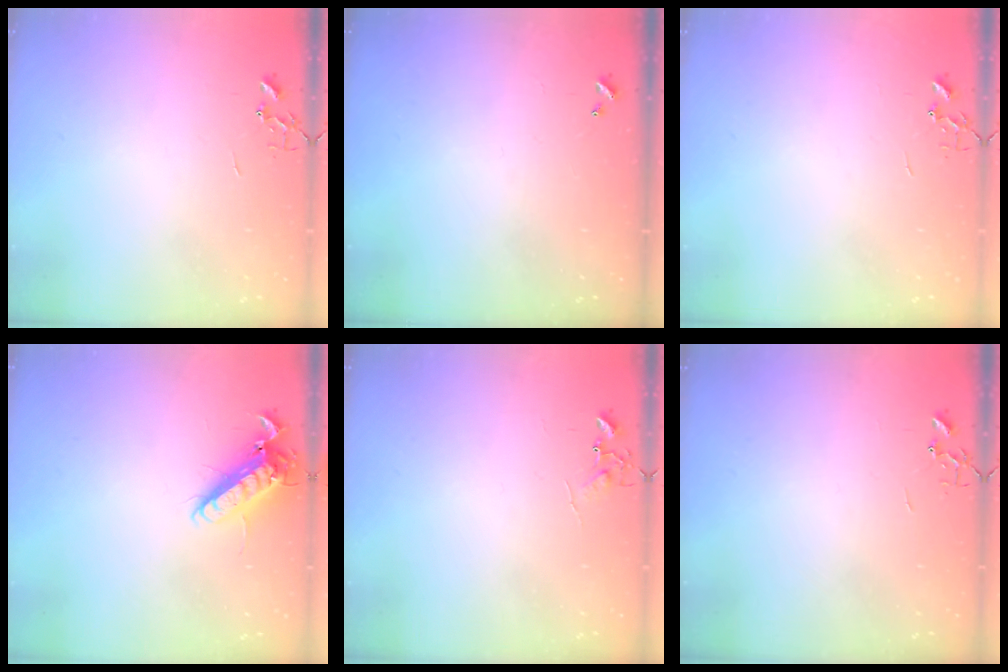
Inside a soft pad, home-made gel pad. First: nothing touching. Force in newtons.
{"total": 0.0}
{"total": 0.0}
{"total": 12.5, "press": 12.3, "slide": 2.1}
{"total": 5.2, "press": 5.2, "slide": 0.6}
{"total": 0.0}